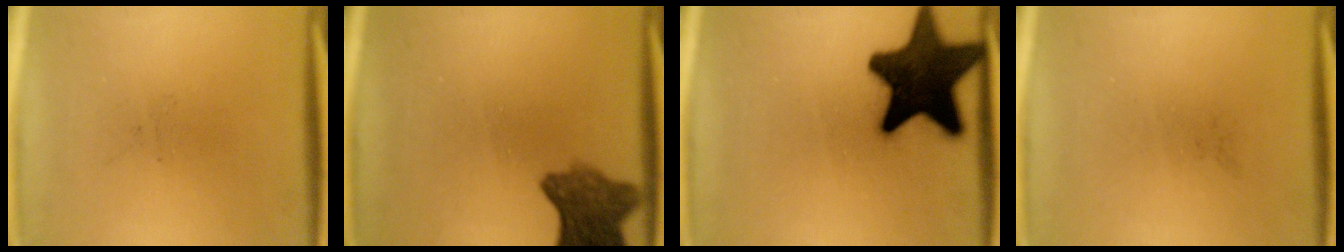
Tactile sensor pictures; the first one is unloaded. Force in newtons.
{"total": 7.7}
{"total": 17.9}
{"total": 0.0}